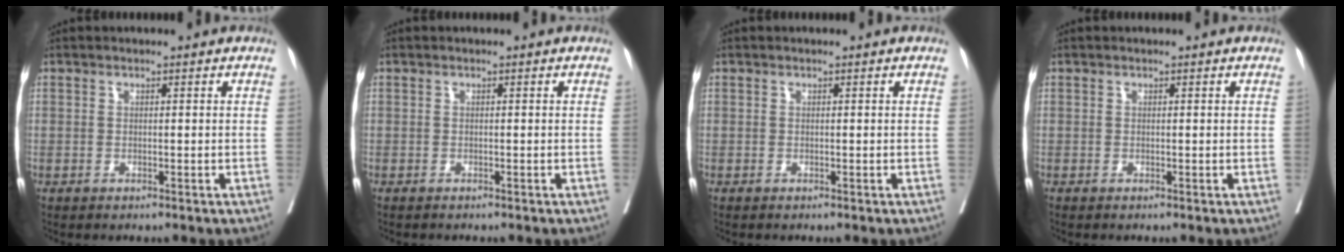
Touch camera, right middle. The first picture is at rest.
{"total": 1.5, "force": [-1.3, 0.2, 0.6], "torque": [-0.008, -0.001, -0.019]}
{"total": 0.0}
{"total": 0.0}